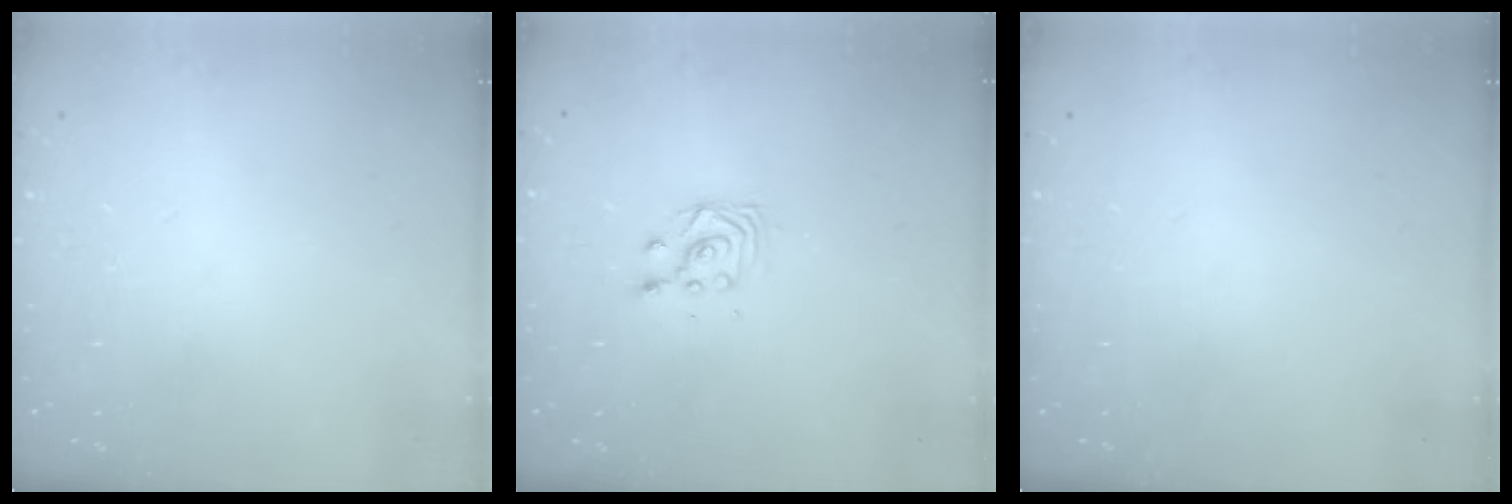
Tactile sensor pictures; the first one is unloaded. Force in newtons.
{"total": 2.8, "press": 2.8, "slide": 0.3}
{"total": 0.0}